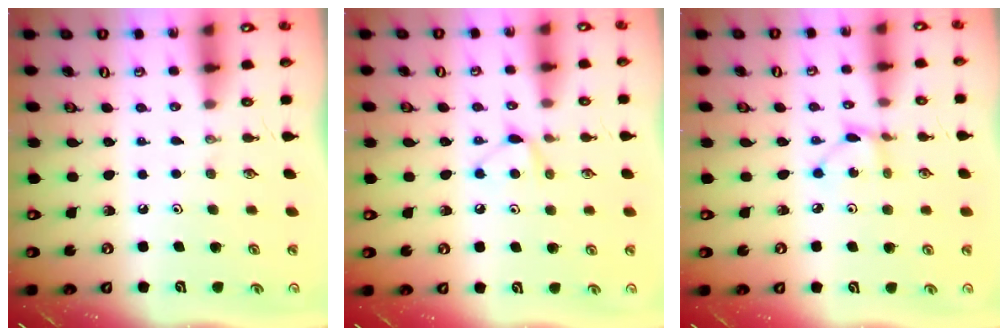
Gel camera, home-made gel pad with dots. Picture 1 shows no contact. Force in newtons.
{"total": 6.7, "press": 6.7, "slide": 0.8}
{"total": 2.4, "press": 2.4, "slide": 0.2}